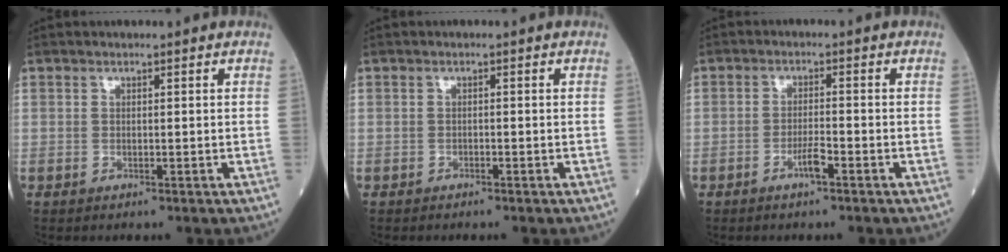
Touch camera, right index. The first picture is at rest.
{"total": 0.0}
{"total": 2.7, "force": [-1.6, 0.2, 2.2], "torque": [-0.041, -0.001, -0.030]}